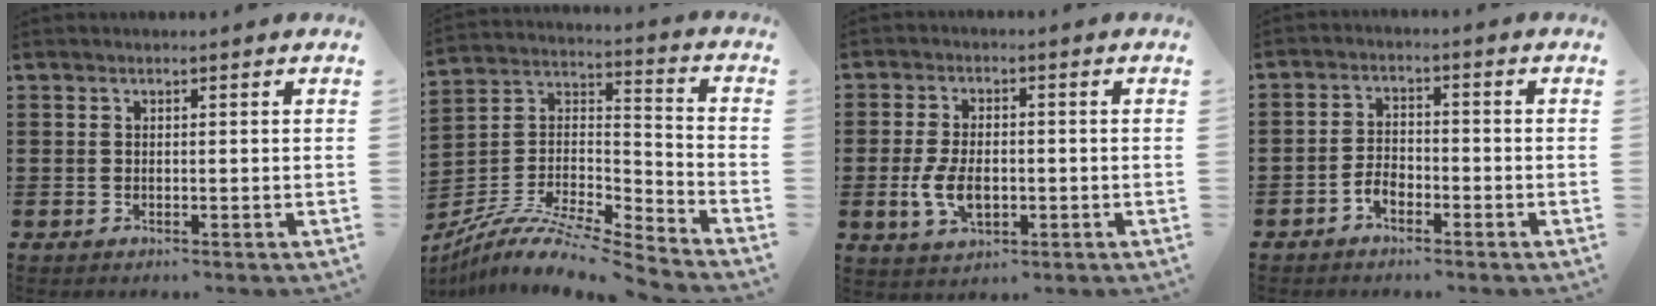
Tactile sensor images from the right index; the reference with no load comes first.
{"total": 9.8, "force": [-8.2, 2.0, 5.0], "torque": [-0.107, 0.005, -0.169]}
{"total": 5.8, "force": [-1.1, 3.2, 4.7], "torque": [-0.104, -0.004, -0.022]}
{"total": 2.9, "force": [-2.0, 1.4, 1.6], "torque": [-0.041, 0.000, -0.042]}